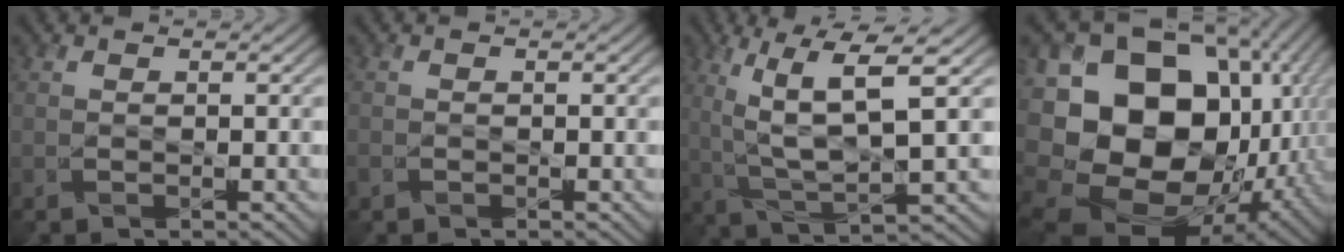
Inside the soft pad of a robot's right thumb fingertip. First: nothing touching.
{"total": 1.0, "force": [-0.6, 0.8, 0.2], "torque": [-0.007, -0.007, -0.013]}
{"total": 9.9, "force": [3.0, 2.5, 9.2], "torque": [-0.188, 0.007, 0.062]}
{"total": 22.0, "force": [-1.4, 16.9, 14.0], "torque": [-0.309, -0.040, 0.026]}